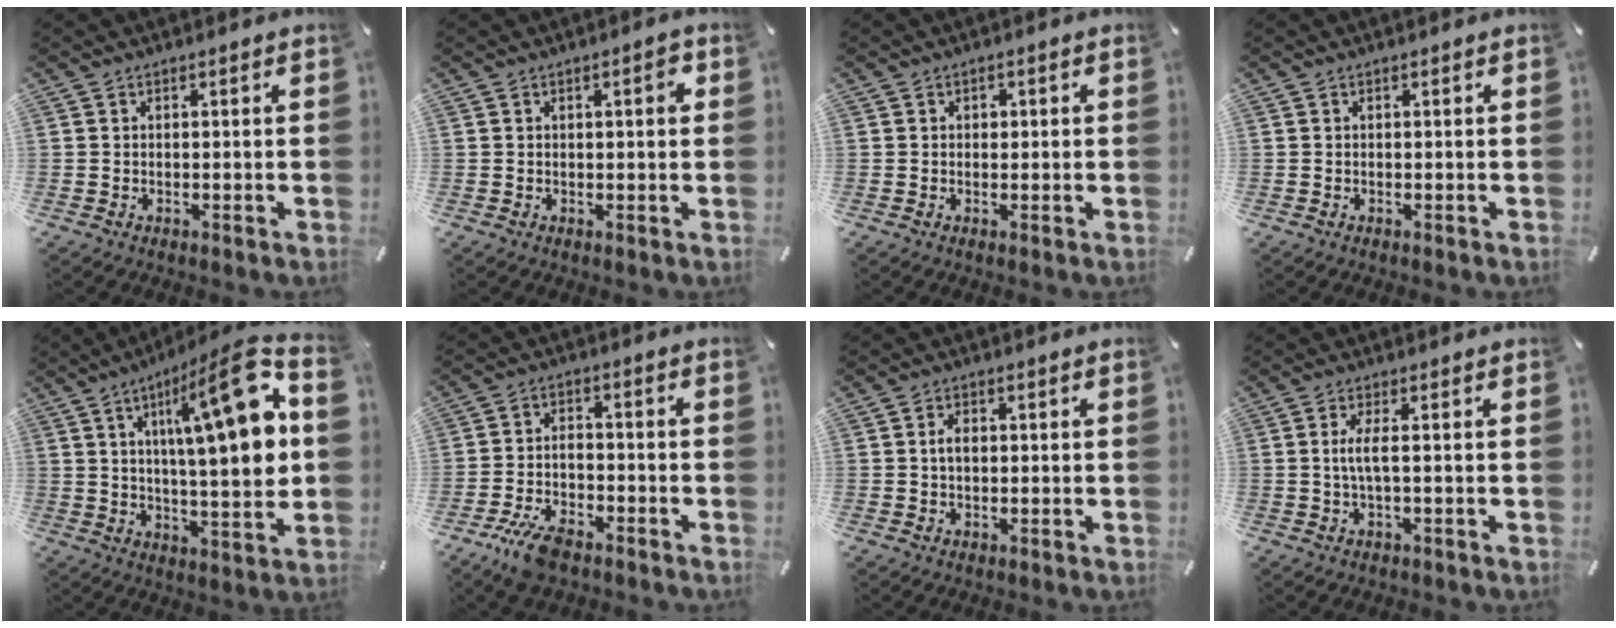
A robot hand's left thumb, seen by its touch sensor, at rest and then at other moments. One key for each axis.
{"total": 2.6, "fx": 0.8, "fy": 0.9, "fz": 2.3, "tx": -0.031, "ty": 0.001, "tz": 0.007}
{"total": 1.1, "fx": 0.1, "fy": 1.0, "fz": 0.5, "tx": -0.010, "ty": 0.005, "tz": -0.001}
{"total": 0.0}
{"total": 22.6, "fx": 6.3, "fy": 6.1, "fz": 20.8, "tx": -0.308, "ty": -0.037, "tz": 0.082}
{"total": 7.9, "fx": -5.4, "fy": 3.3, "fz": 4.7, "tx": -0.093, "ty": 0.023, "tz": -0.099}
{"total": 3.1, "fx": 0.1, "fy": 2.1, "fz": 2.3, "tx": -0.047, "ty": 0.007, "tz": 0.000}
{"total": 4.3, "fx": 0.0, "fy": 0.8, "fz": 4.3, "tx": -0.086, "ty": -0.003, "tz": -0.006}